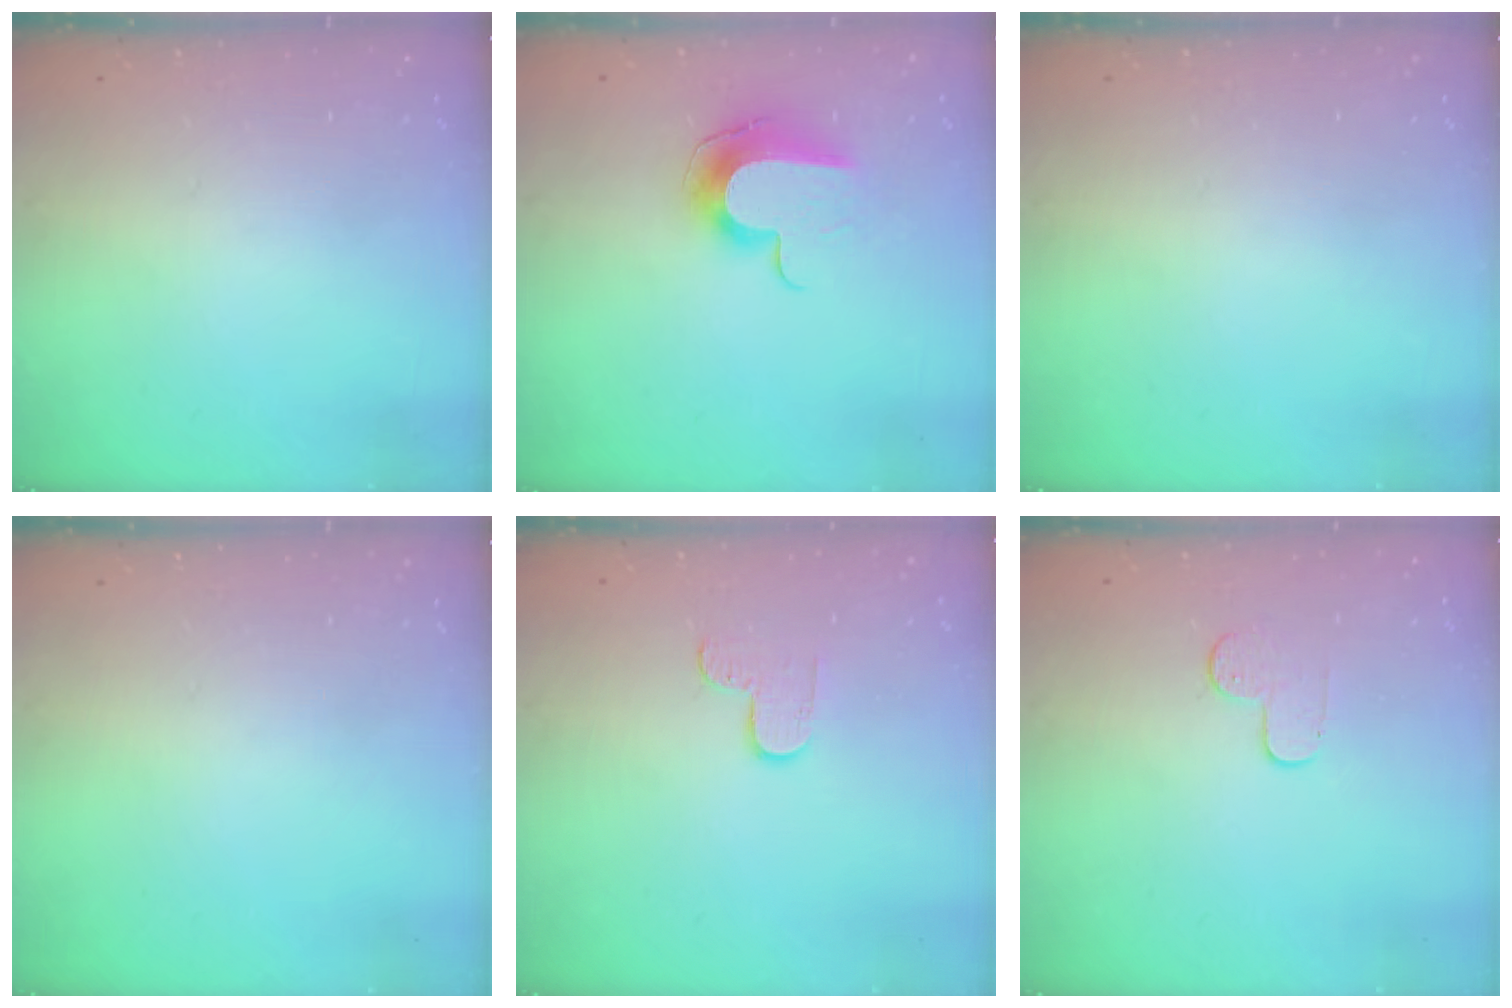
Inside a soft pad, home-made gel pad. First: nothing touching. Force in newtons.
{"total": 9.8, "press": 9.8, "slide": 0.6}
{"total": 0.0}
{"total": 0.0}
{"total": 4.7, "press": 4.7, "slide": 0.4}
{"total": 6.2, "press": 6.2, "slide": 0.6}